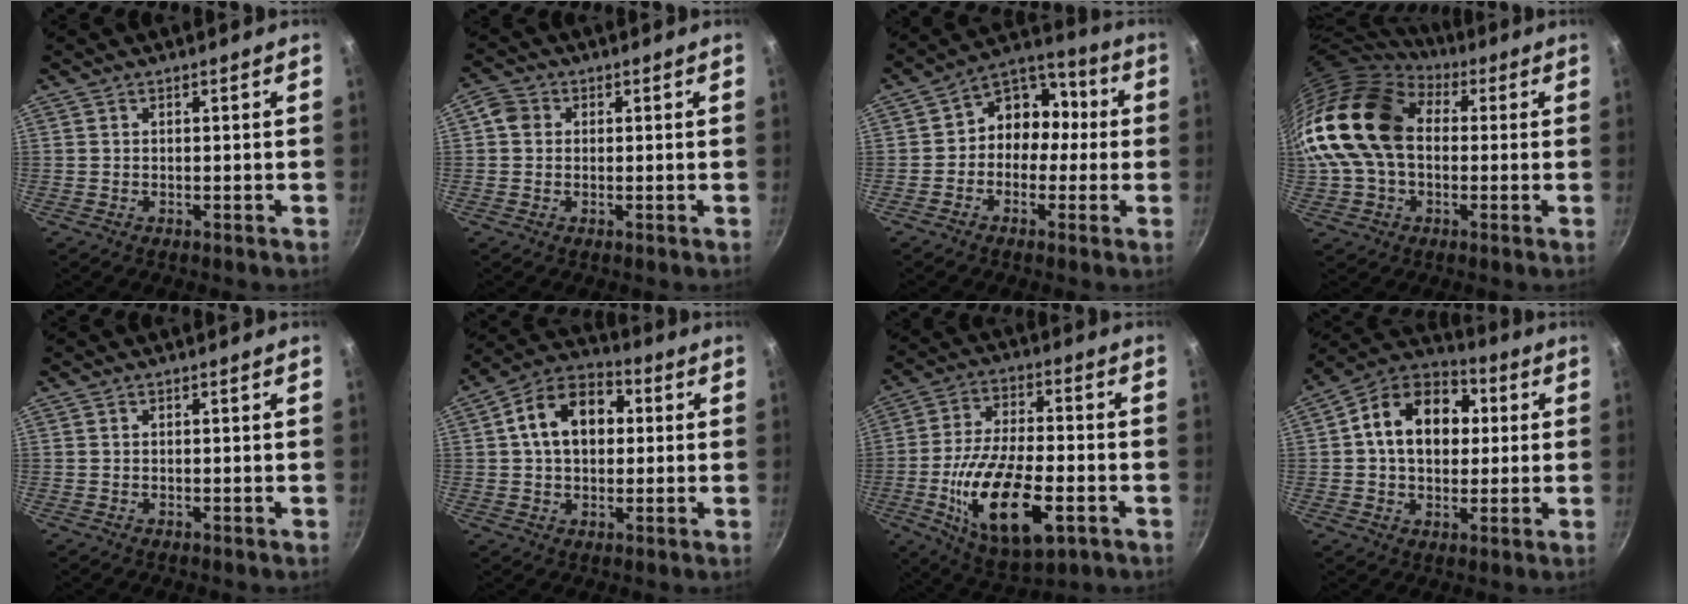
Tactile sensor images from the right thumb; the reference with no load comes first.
{"total": 3.4, "force": [0.4, 3.1, 1.4], "torque": [-0.014, 0.006, -0.006]}
{"total": 10.4, "force": [-0.7, 8.7, 5.6], "torque": [-0.028, 0.043, -0.033]}
{"total": 19.2, "force": [1.8, 13.6, 13.3], "torque": [-0.248, 0.038, 0.022]}
{"total": 0.0}
{"total": 13.2, "force": [2.1, 9.2, 9.2], "torque": [-0.116, 0.026, 0.018]}
{"total": 19.6, "force": [-6.0, 8.8, 16.4], "torque": [-0.292, 0.015, -0.097]}
{"total": 16.3, "force": [2.5, 11.9, 10.9], "torque": [-0.146, 0.025, 0.022]}